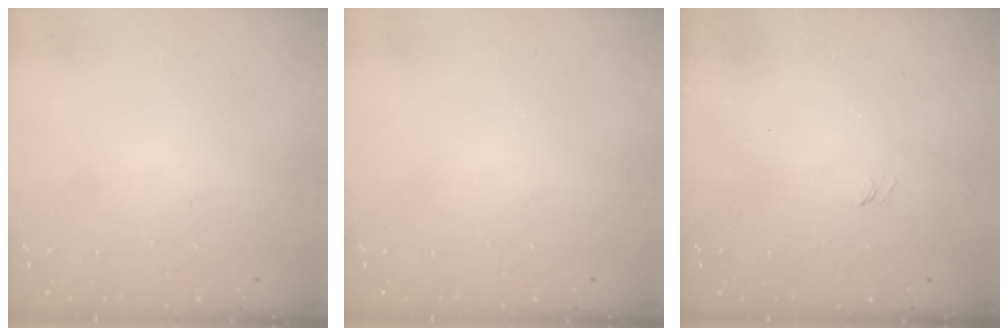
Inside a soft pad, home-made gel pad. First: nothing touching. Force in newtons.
{"total": 0.0}
{"total": 1.2, "press": 0.5, "slide": 1.1}